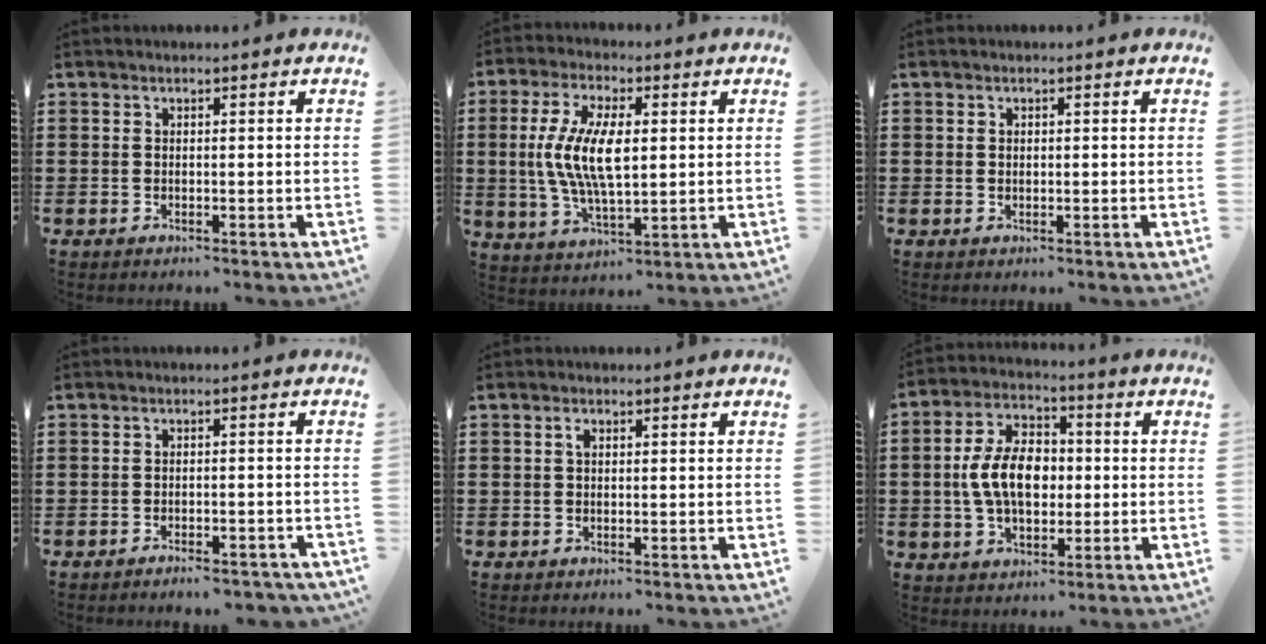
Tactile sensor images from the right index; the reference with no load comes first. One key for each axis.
{"total": 10.1, "fx": 0.6, "fy": 4.2, "fz": 9.2, "tx": -0.198, "ty": 0.003, "tz": 0.006}
{"total": 0.5, "fx": 0.2, "fy": 0.5, "fz": 0.1, "tx": -0.004, "ty": 0.003, "tz": 0.004}
{"total": 2.4, "fx": -2.3, "fy": 0.2, "fz": 0.5, "tx": -0.012, "ty": 0.002, "tz": -0.047}
{"total": 1.1, "fx": 0.3, "fy": 0.6, "fz": 0.9, "tx": -0.019, "ty": 0.005, "tz": 0.004}
{"total": 9.5, "fx": -0.3, "fy": 6.2, "fz": 7.2, "tx": -0.173, "ty": 0.011, "tz": -0.013}